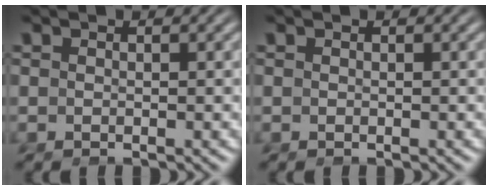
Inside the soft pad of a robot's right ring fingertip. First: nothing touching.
{"total": 0.0}